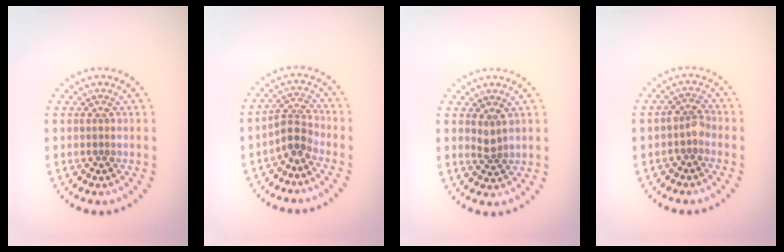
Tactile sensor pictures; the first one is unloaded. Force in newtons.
{"total": 2.5, "press": 1.7, "slide": 1.8}
{"total": 1.3, "press": 1.0, "slide": 0.8}
{"total": 1.7, "press": 1.4, "slide": 0.8}